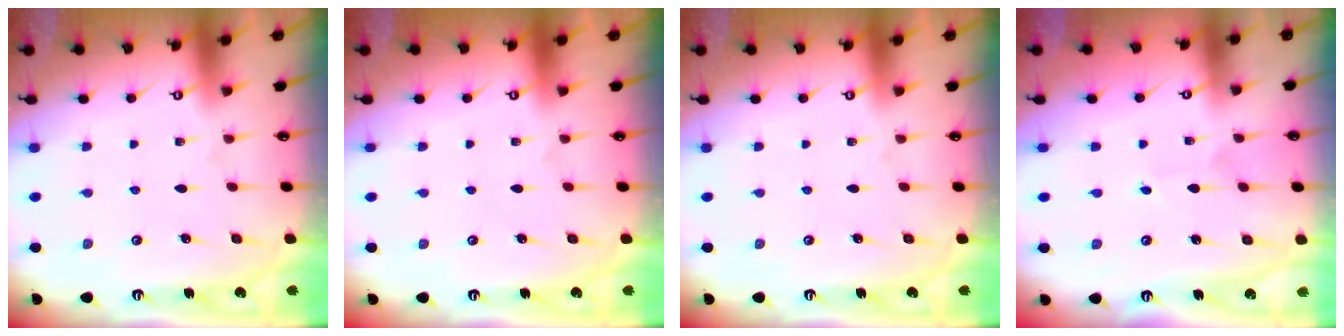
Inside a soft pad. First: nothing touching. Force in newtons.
{"total": 0.0}
{"total": 0.0}
{"total": 1.5, "press": 1.4, "slide": 0.1}